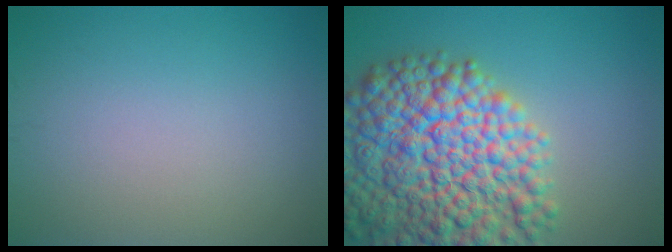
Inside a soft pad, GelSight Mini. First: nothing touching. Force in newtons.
{"total": 13.8, "press": 13.8, "slide": 0.7}